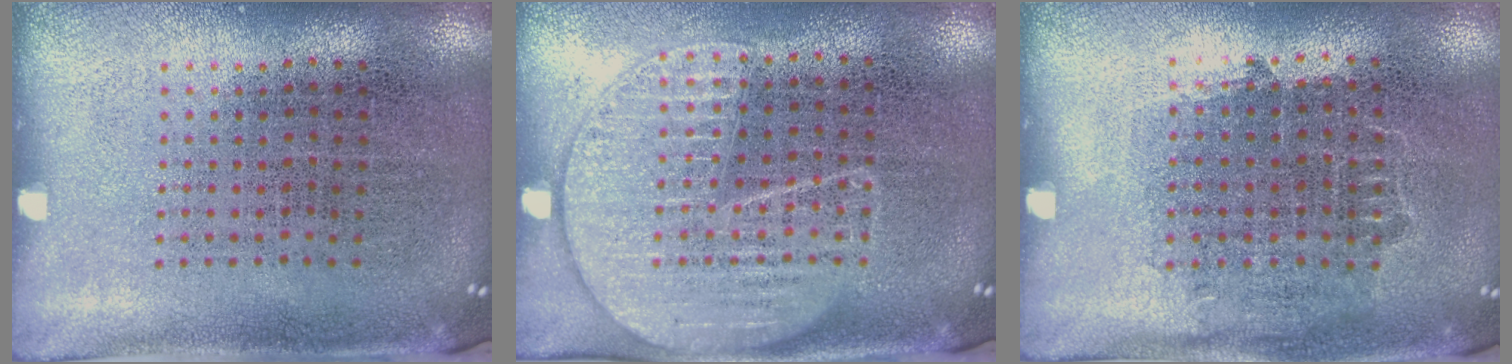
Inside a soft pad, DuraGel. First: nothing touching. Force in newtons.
{"total": 1.8, "press": 1.6, "slide": 0.8}
{"total": 0.8, "press": 0.7, "slide": 0.4}